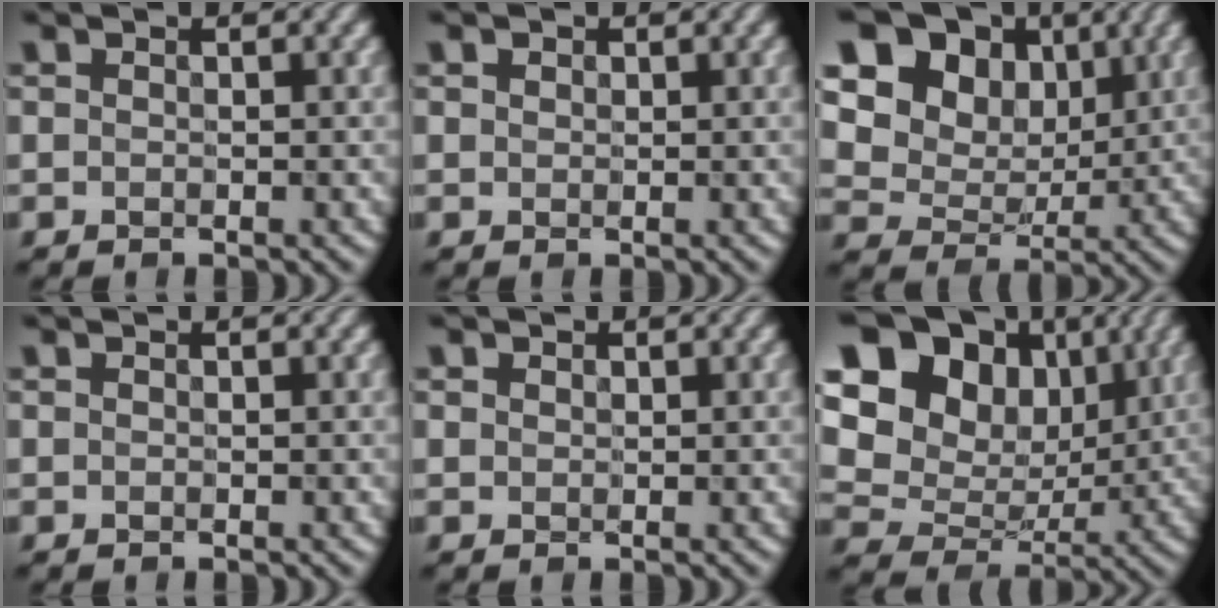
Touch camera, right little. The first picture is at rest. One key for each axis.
{"total": 0.8, "fx": 0.4, "fy": 0.6, "fz": 0.3, "tx": -0.006, "ty": -0.001, "tz": 0.010}
{"total": 15.9, "fx": 6.4, "fy": 12.0, "fz": 8.1, "tx": -0.175, "ty": 0.027, "tz": 0.125}
{"total": 0.0}
{"total": 0.7, "fx": 0.4, "fy": 0.5, "fz": 0.1, "tx": -0.004, "ty": 0.001, "tz": 0.010}
{"total": 17.5, "fx": 6.1, "fy": 13.3, "fz": 9.5, "tx": -0.204, "ty": 0.044, "tz": 0.108}